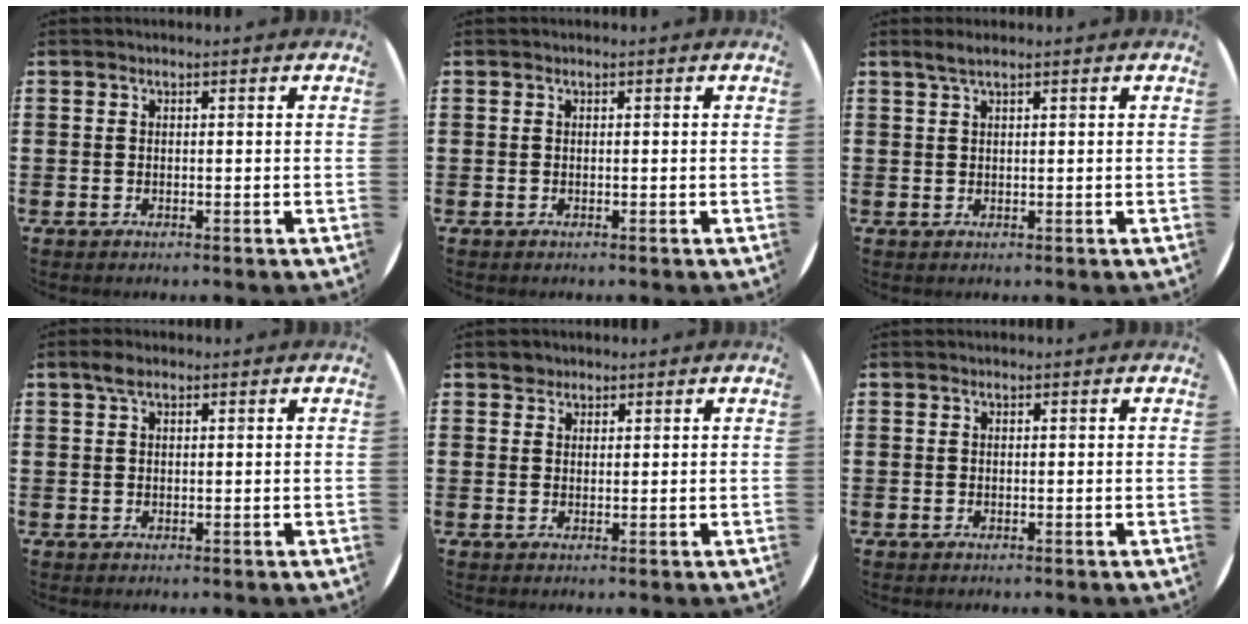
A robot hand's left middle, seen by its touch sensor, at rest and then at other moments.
{"total": 0.0}
{"total": 1.7, "force": [1.1, 0.1, 1.2], "torque": [-0.024, 0.003, 0.020]}
{"total": 1.7, "force": [1.1, 0.8, 1.1], "torque": [-0.025, 0.005, 0.019]}
{"total": 1.5, "force": [1.4, 0.7, 0.0], "torque": [0.006, -0.002, 0.025]}
{"total": 0.0}